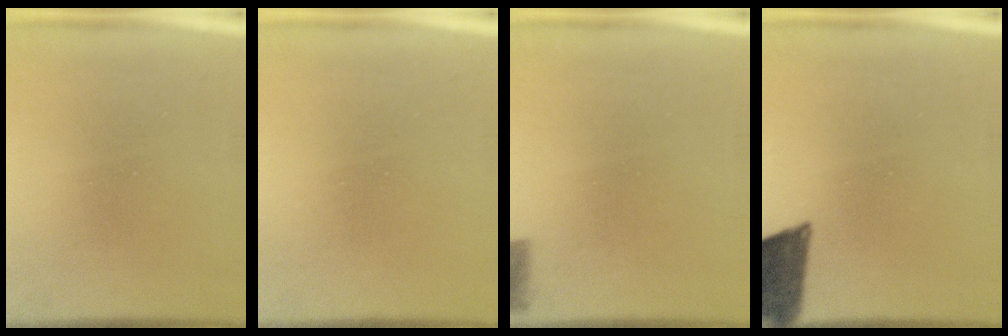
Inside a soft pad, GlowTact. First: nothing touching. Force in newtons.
{"total": 1.6}
{"total": 4.0}
{"total": 11.6}